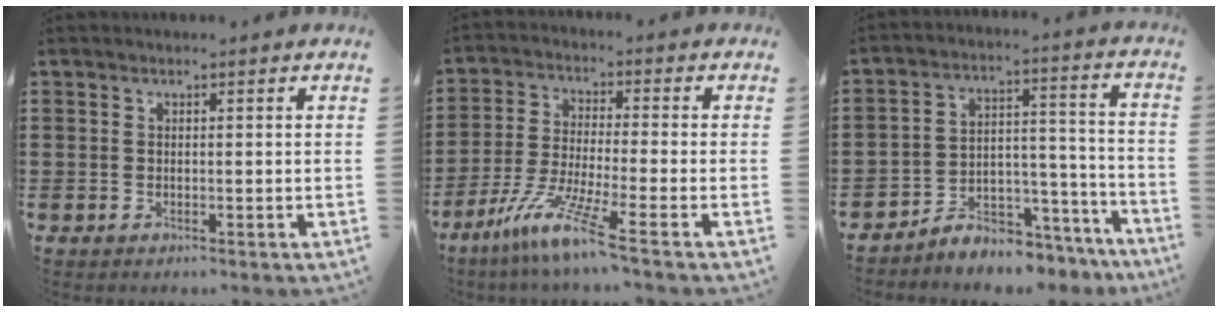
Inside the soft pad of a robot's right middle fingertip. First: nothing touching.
{"total": 8.3, "force": [-5.9, -0.5, 5.8], "torque": [-0.129, -0.022, -0.117]}
{"total": 5.7, "force": [-5.4, 1.4, 0.8], "torque": [-0.014, 0.013, -0.106]}